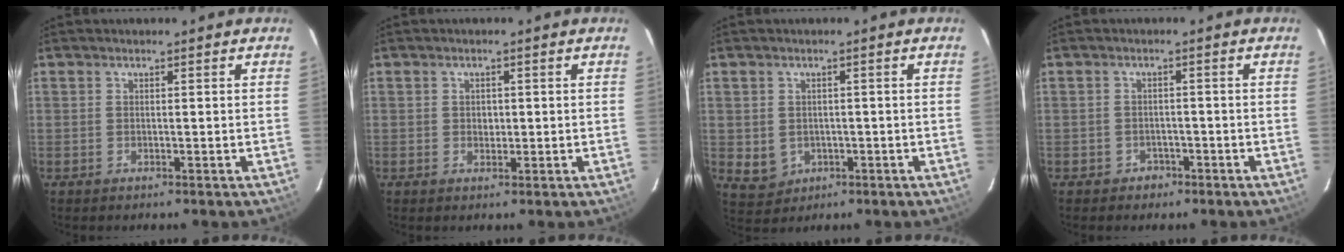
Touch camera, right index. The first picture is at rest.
{"total": 1.5, "force": [0.0, 1.4, 0.6], "torque": [-0.006, 0.002, 0.000]}
{"total": 4.7, "force": [-0.8, 4.3, 1.7], "torque": [-0.044, 0.002, 0.007]}
{"total": 3.2, "force": [-1.8, 2.6, 0.4], "torque": [-0.017, 0.010, -0.021]}